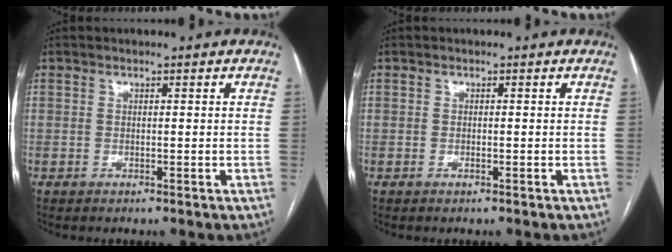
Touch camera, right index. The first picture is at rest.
{"total": 0.6, "force": [-0.3, 0.2, 0.4], "torque": [-0.011, 0.000, -0.004]}